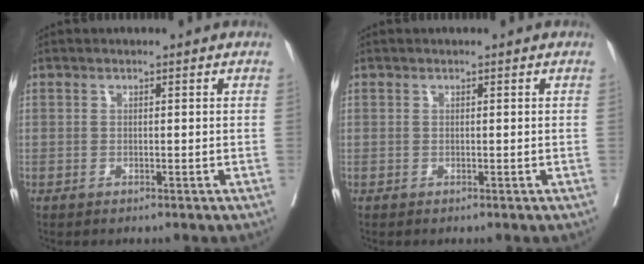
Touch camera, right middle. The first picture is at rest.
{"total": 0.0}